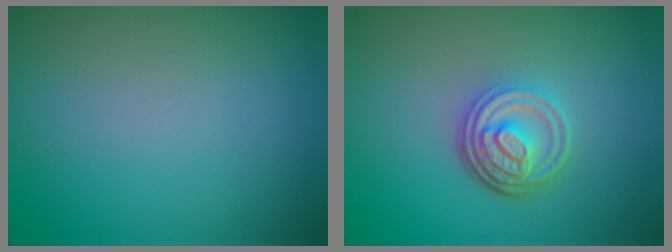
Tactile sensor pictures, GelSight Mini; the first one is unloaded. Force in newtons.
{"total": 4.5, "press": 3.3, "slide": 3.1}